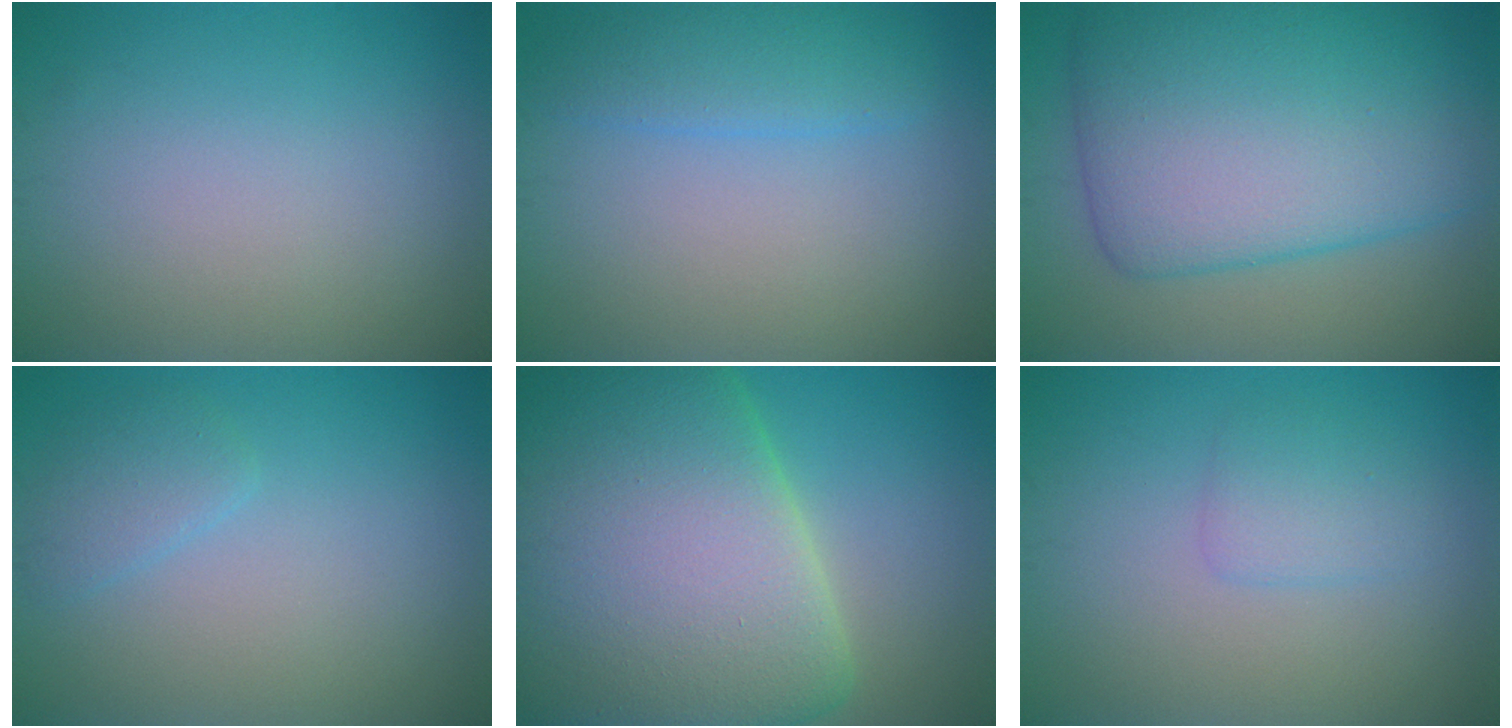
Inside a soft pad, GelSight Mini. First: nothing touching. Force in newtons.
{"total": 2.8, "press": 2.8, "slide": 0.3}
{"total": 11.3, "press": 11.3, "slide": 0.1}
{"total": 1.7, "press": 1.7, "slide": 0.1}
{"total": 19.9, "press": 19.9, "slide": 0.9}
{"total": 1.8, "press": 1.8, "slide": 0.0}